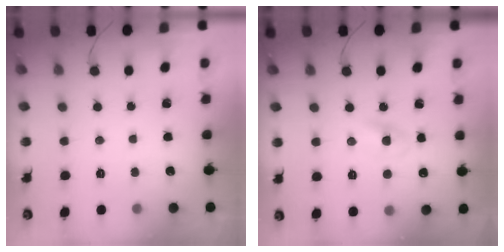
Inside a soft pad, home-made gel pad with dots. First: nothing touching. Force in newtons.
{"total": 2.8, "press": 2.6, "slide": 1.1}